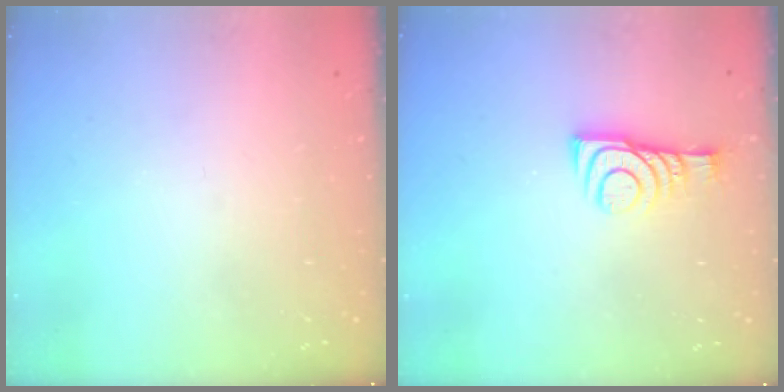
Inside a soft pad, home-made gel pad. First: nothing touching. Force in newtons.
{"total": 7.8, "press": 7.8, "slide": 0.7}